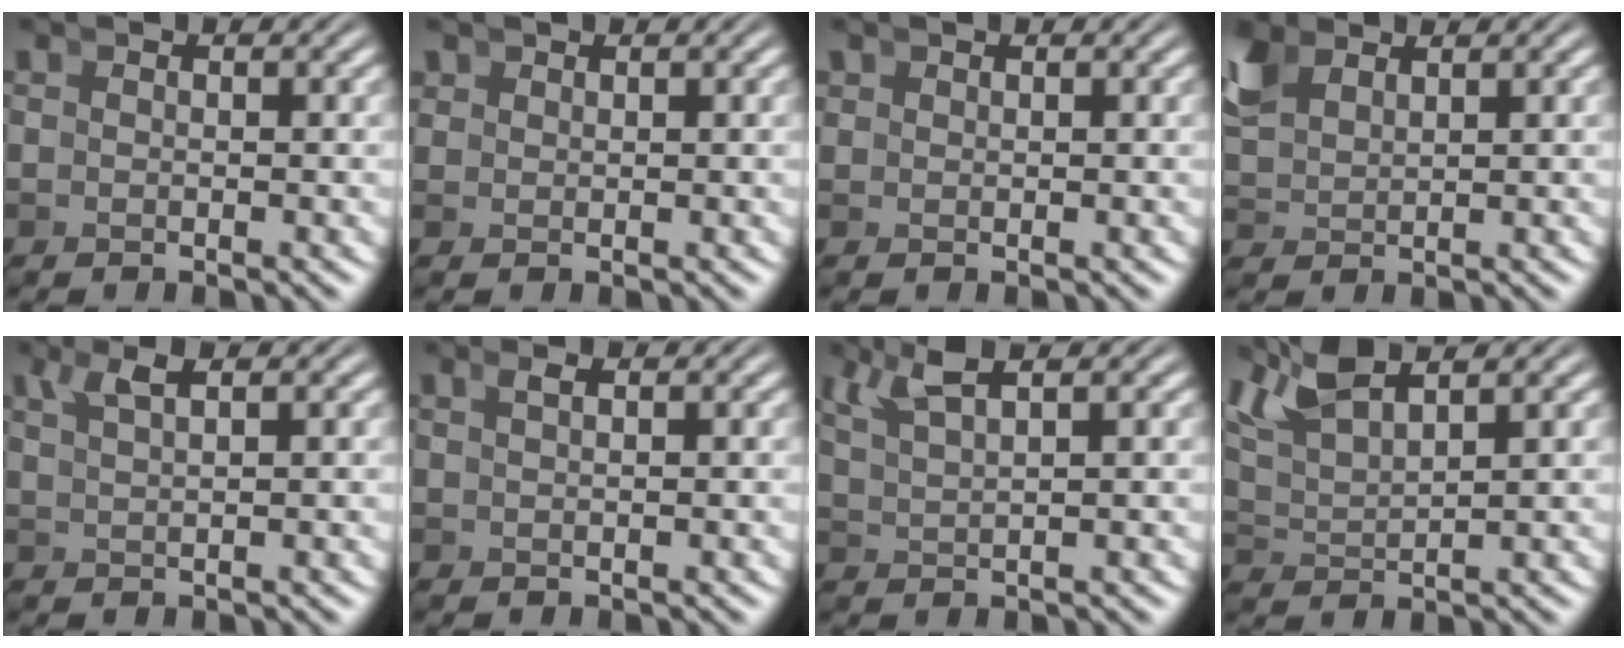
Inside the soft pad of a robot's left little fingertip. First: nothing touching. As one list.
[{"total": 0.9, "force": [0.7, 0.4, 0.1], "torque": [-0.002, -0.001, 0.022]}, {"total": 0.6, "force": [0.5, 0.3, 0.1], "torque": [0.000, -0.001, 0.016]}, {"total": 2.7, "force": [2.0, 1.3, 1.3], "torque": [-0.042, 0.000, 0.048]}, {"total": 1.7, "force": [1.3, -0.2, 1.1], "torque": [-0.015, 0.005, 0.028]}, {"total": 0.7, "force": [0.4, -0.5, 0.4], "torque": [0.001, 0.005, 0.011]}, {"total": 3.3, "force": [2.4, 0.7, 2.1], "torque": [-0.036, 0.006, 0.048]}, {"total": 5.7, "force": [3.7, 2.8, 3.4], "torque": [-0.080, 0.003, 0.064]}]